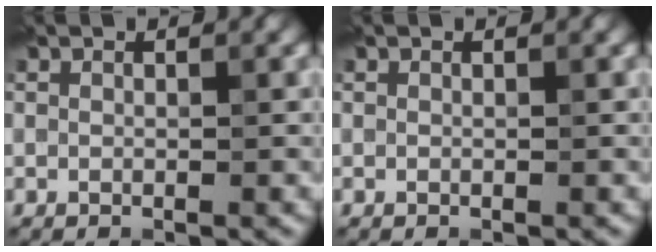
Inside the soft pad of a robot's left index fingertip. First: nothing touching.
{"total": 0.0}